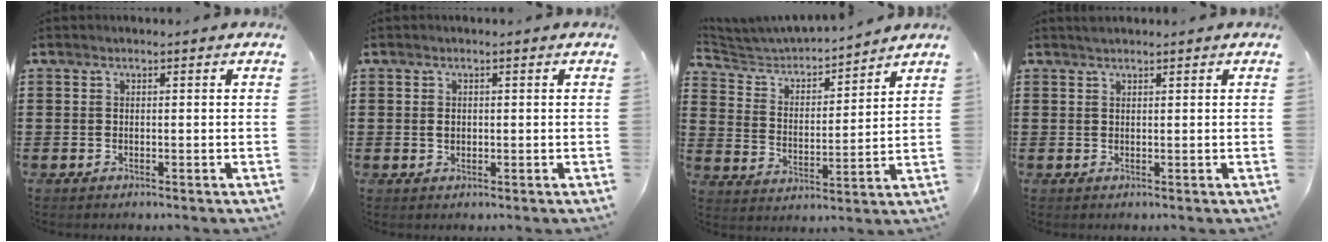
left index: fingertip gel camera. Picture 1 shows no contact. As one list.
[{"total": 1.1, "force": [0.2, 0.7, 0.8], "torque": [-0.018, 0.004, 0.003]}, {"total": 4.2, "force": [4.1, 0.8, 0.6], "torque": [-0.039, -0.029, 0.062]}, {"total": 0.9, "force": [0.9, 0.2, 0.3], "torque": [-0.008, 0.000, 0.017]}]